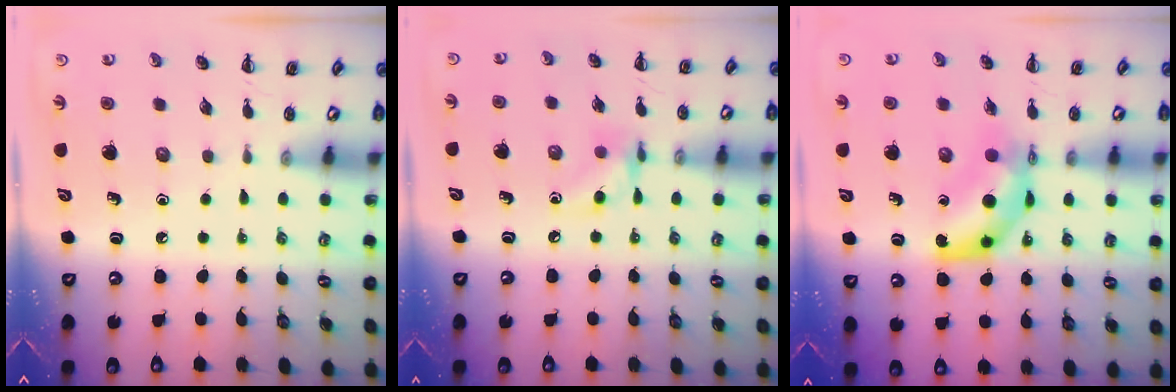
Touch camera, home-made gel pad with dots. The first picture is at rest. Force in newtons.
{"total": 6.9, "press": 6.8, "slide": 0.8}
{"total": 7.3, "press": 7.1, "slide": 1.5}